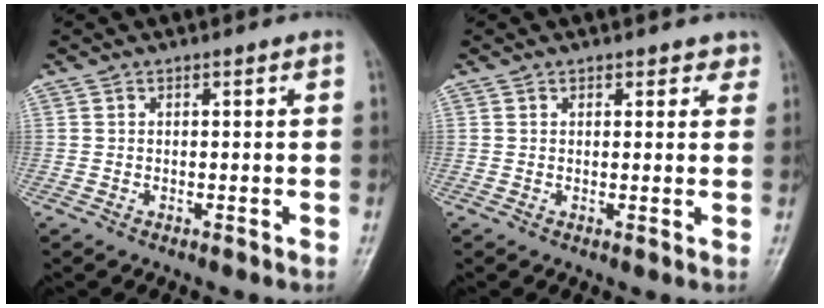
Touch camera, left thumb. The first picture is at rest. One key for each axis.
{"total": 2.4, "fx": 1.7, "fy": 1.6, "fz": 0.8, "tx": 0.020, "ty": -0.006, "tz": 0.015}